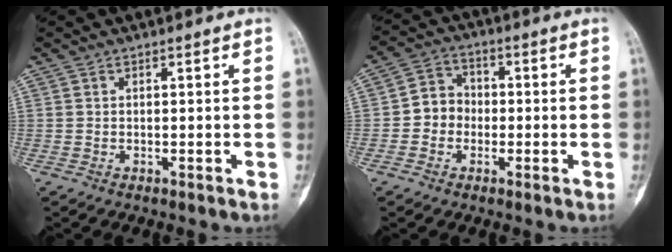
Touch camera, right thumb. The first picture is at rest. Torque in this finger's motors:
{"motor_torque": [0.06, 0.09, 0.35, -0.28, 0.01]}